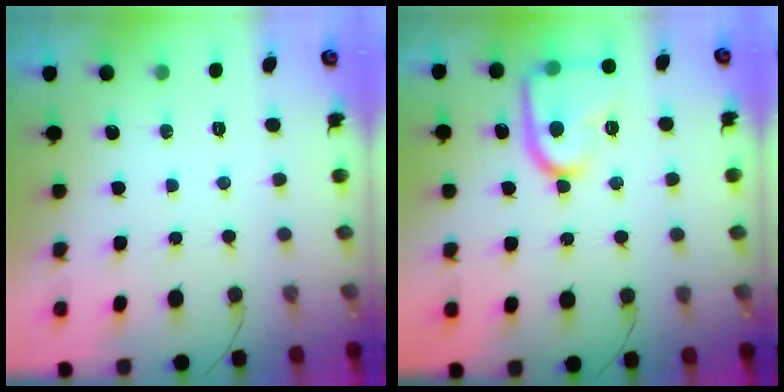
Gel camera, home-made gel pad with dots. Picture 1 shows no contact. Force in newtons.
{"total": 16.6, "press": 16.6, "slide": 1.3}